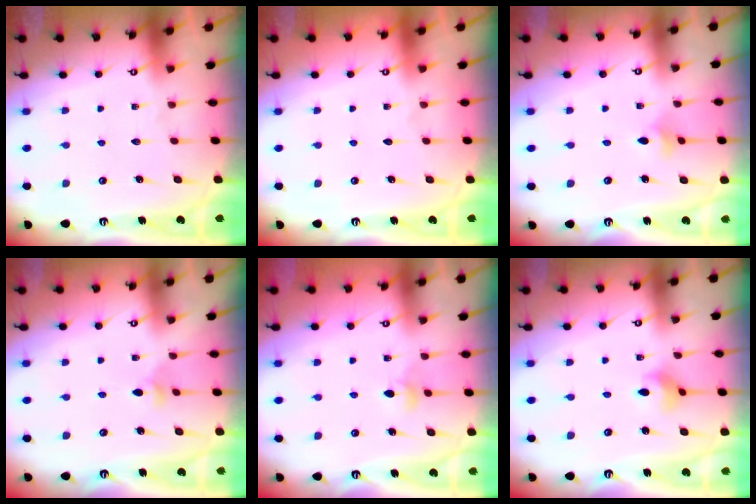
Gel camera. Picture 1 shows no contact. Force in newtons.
{"total": 0.0}
{"total": 2.6, "press": 2.5, "slide": 0.5}
{"total": 3.7, "press": 3.6, "slide": 0.7}
{"total": 3.3, "press": 3.2, "slide": 0.8}
{"total": 4.2, "press": 4.1, "slide": 0.6}